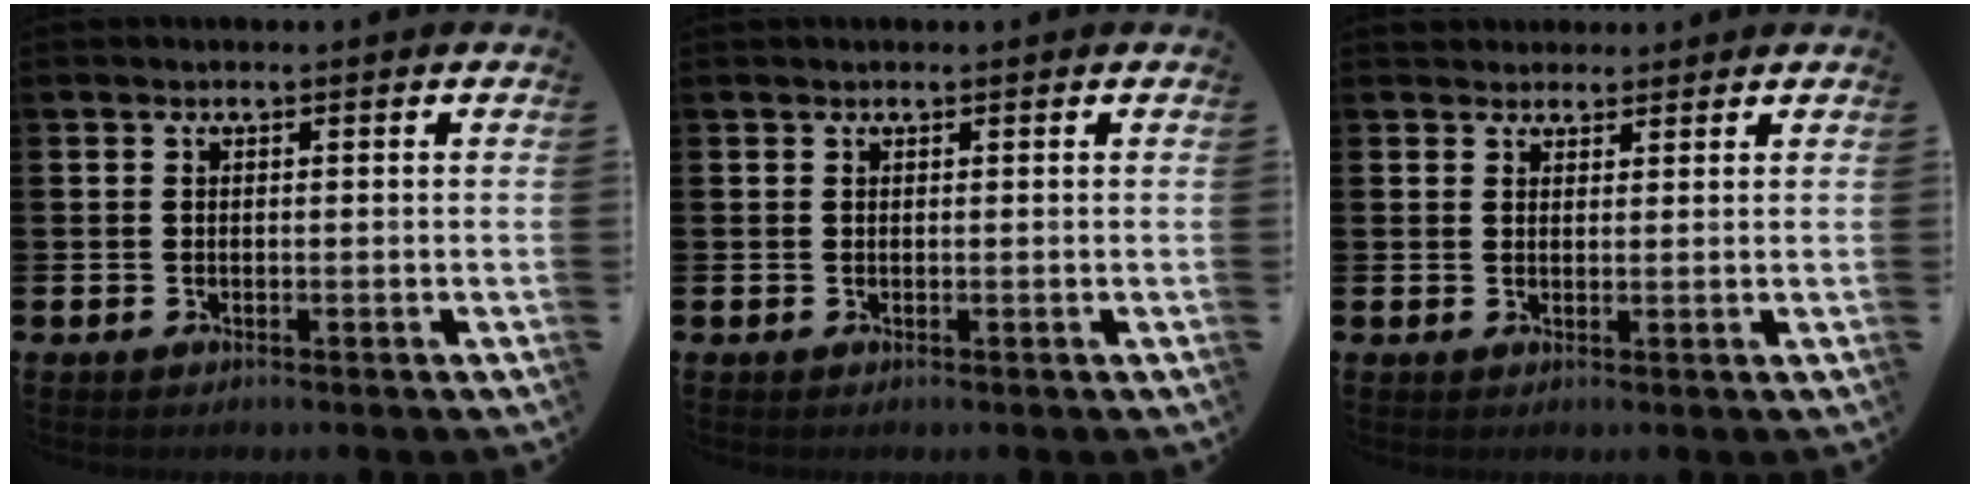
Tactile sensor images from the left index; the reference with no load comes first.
{"total": 0.0}
{"total": 2.3, "force": [2.1, 0.9, -0.4], "torque": [0.010, -0.007, 0.038]}